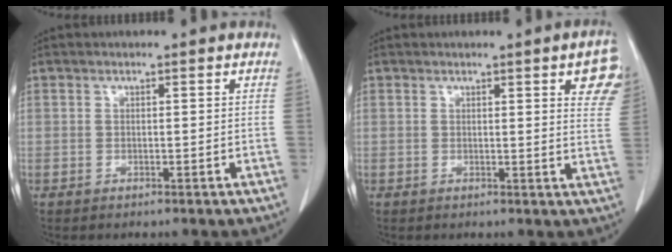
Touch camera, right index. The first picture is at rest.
{"total": 6.5, "force": [3.1, 0.8, 5.6], "torque": [-0.058, -0.010, 0.024]}